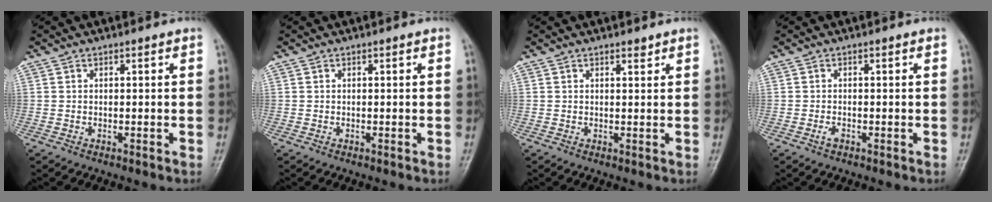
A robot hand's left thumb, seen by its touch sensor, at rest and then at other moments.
{"total": 0.0}
{"total": 1.1, "force": [0.9, 0.3, 0.5], "torque": [-0.006, -0.007, 0.013]}
{"total": 1.0, "force": [-0.6, 0.5, 0.7], "torque": [-0.014, 0.001, -0.012]}